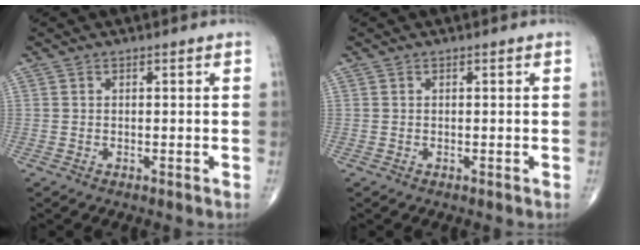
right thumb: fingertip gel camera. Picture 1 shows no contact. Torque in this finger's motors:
{"motor_torque": [0.10, 0.12, -0.09, -0.08, 0.00]}